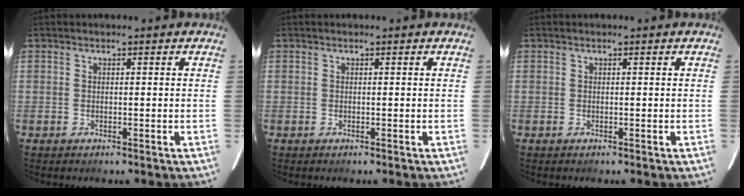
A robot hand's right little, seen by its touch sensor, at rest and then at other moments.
{"total": 0.0}
{"total": 0.0}